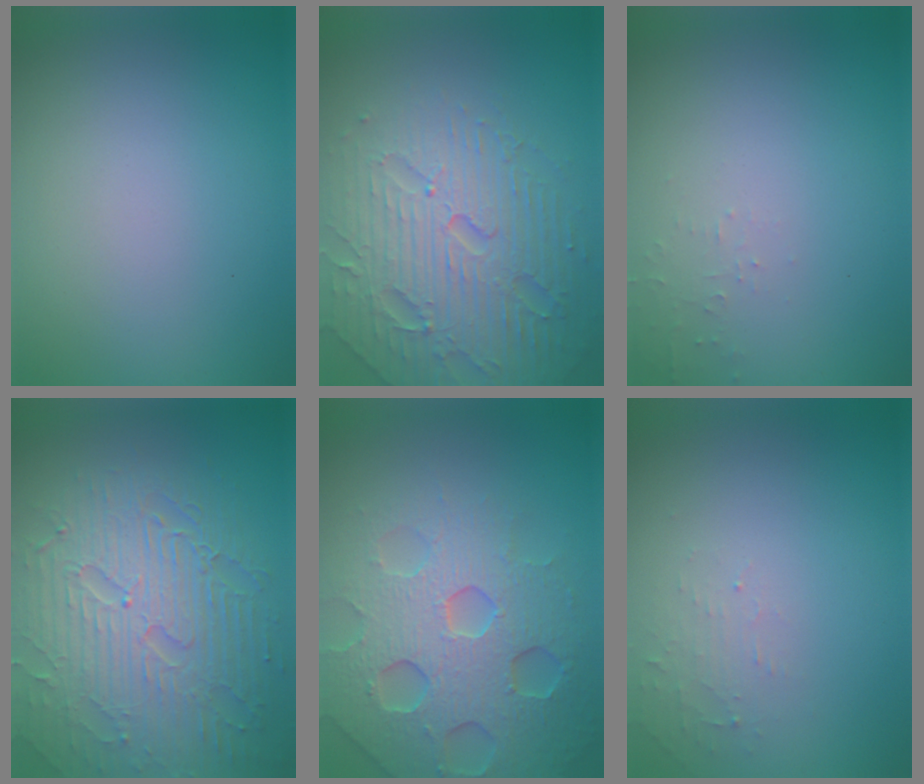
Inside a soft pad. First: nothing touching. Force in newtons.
{"total": 7.4, "press": 7.3, "slide": 1.6}
{"total": 0.8, "press": 0.7, "slide": 0.1}
{"total": 8.9, "press": 6.4, "slide": 6.3}
{"total": 7.3, "press": 7.2, "slide": 1.5}
{"total": 1.2, "press": 1.2, "slide": 0.3}